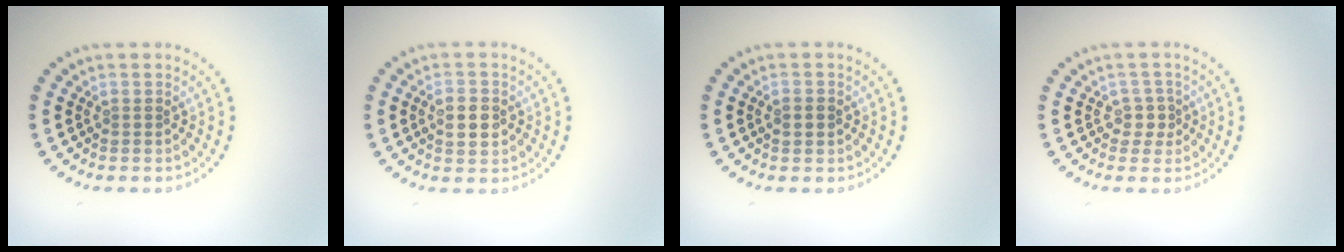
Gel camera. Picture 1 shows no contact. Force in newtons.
{"total": 2.5, "press": 2.5, "slide": 0.2}
{"total": 1.7, "press": 1.7, "slide": 0.0}
{"total": 1.8, "press": 1.4, "slide": 1.0}